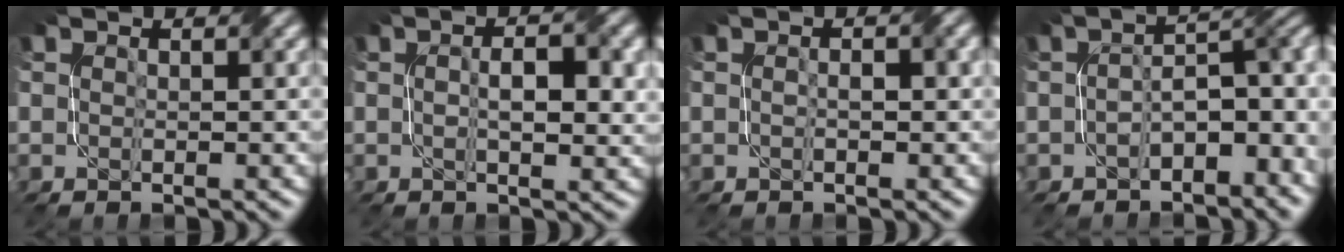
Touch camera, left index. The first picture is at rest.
{"total": 4.1, "force": [0.3, 1.5, 3.8], "torque": [-0.068, 0.002, 0.006]}
{"total": 1.2, "force": [-0.2, 0.4, 1.1], "torque": [-0.022, 0.002, -0.002]}
{"total": 6.2, "force": [-2.0, 3.1, 5.0], "torque": [-0.061, 0.011, -0.037]}